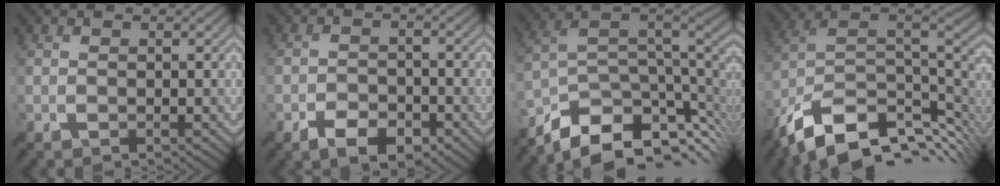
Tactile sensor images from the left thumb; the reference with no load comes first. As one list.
[{"total": 4.5, "force": [-2.5, 2.2, 3.0], "torque": [-0.052, 0.005, -0.044]}, {"total": 12.0, "force": [-6.8, 6.0, 7.8], "torque": [-0.173, -0.014, -0.100]}, {"total": 15.1, "force": [-6.3, 8.2, 11.0], "torque": [-0.244, -0.020, -0.102]}]